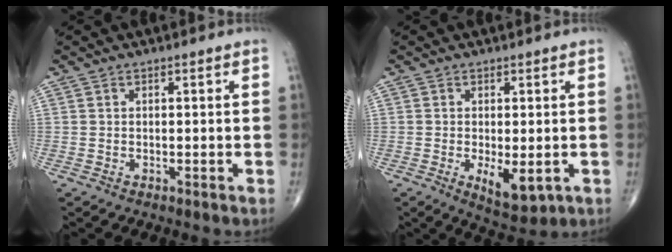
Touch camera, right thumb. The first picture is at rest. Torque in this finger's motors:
{"motor_torque": [0.78, 0.70, 0.29, -0.40, 0.18]}